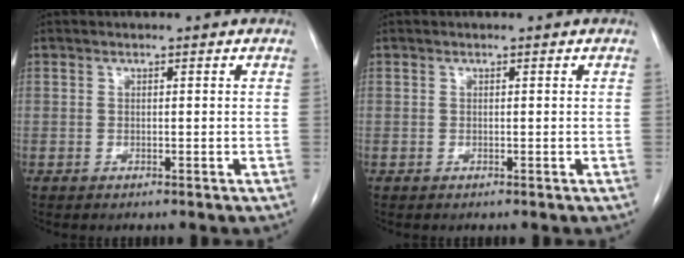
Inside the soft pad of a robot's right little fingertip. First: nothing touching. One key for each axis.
{"total": 0.0}